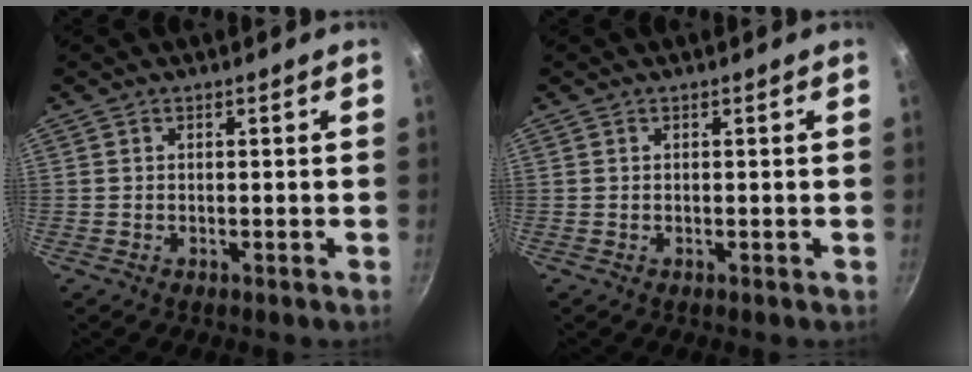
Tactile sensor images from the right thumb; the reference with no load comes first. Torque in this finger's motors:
{"motor_torque": [0.00, 0.00, -0.01, 0.01, 0.00]}